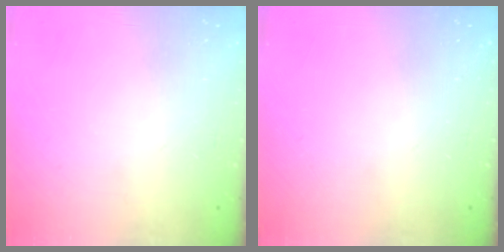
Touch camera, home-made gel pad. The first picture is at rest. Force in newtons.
{"total": 0.0}